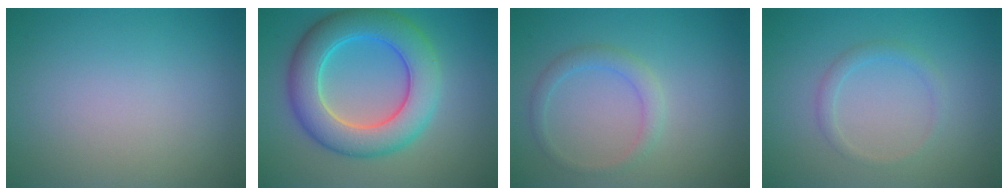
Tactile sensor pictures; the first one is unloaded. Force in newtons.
{"total": 8.1, "press": 8.1, "slide": 0.2}
{"total": 1.8, "press": 1.8, "slide": 0.0}
{"total": 1.3, "press": 1.3, "slide": 0.1}